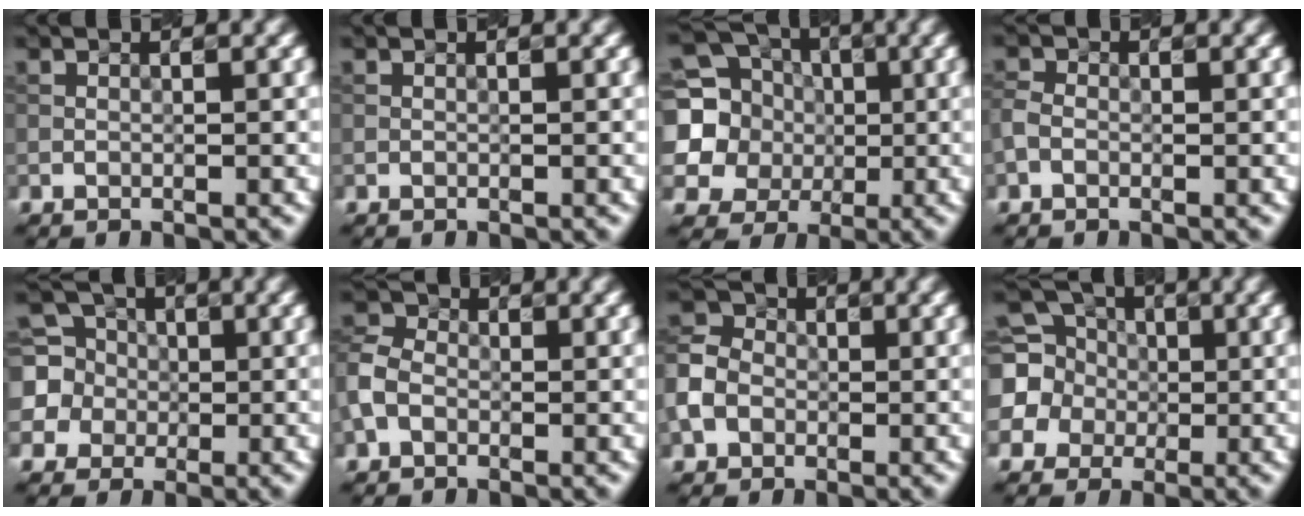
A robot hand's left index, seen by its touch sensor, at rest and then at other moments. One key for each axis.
{"total": 0.0}
{"total": 13.0, "fx": 1.8, "fy": 11.9, "fz": 4.9, "tx": -0.155, "ty": 0.035, "tz": 0.006}
{"total": 1.3, "fx": -0.5, "fy": 1.0, "fz": 0.7, "tx": -0.013, "ty": 0.004, "tz": -0.017}
{"total": 6.1, "fx": 0.8, "fy": 5.8, "fz": 1.7, "tx": -0.037, "ty": 0.031, "tz": -0.014}
{"total": 3.2, "fx": -0.9, "fy": 2.5, "fz": 1.7, "tx": -0.037, "ty": 0.010, "tz": -0.031}
{"total": 4.8, "fx": -1.3, "fy": 4.0, "fz": 2.3, "tx": -0.061, "ty": 0.002, "tz": -0.034}
{"total": 7.8, "fx": 0.7, "fy": 7.2, "fz": 2.9, "tx": -0.080, "ty": 0.019, "tz": -0.026}